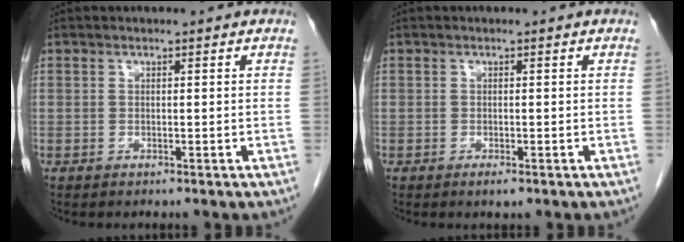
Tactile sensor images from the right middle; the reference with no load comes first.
{"total": 1.2, "force": [-0.7, 0.4, 0.9], "torque": [-0.014, -0.001, -0.008]}